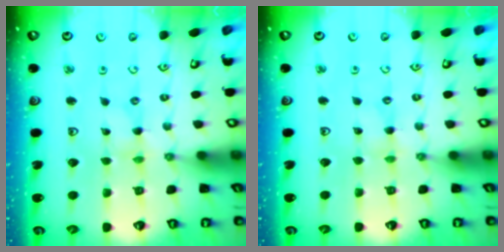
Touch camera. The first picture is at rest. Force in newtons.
{"total": 1.1, "press": 1.0, "slide": 0.3}